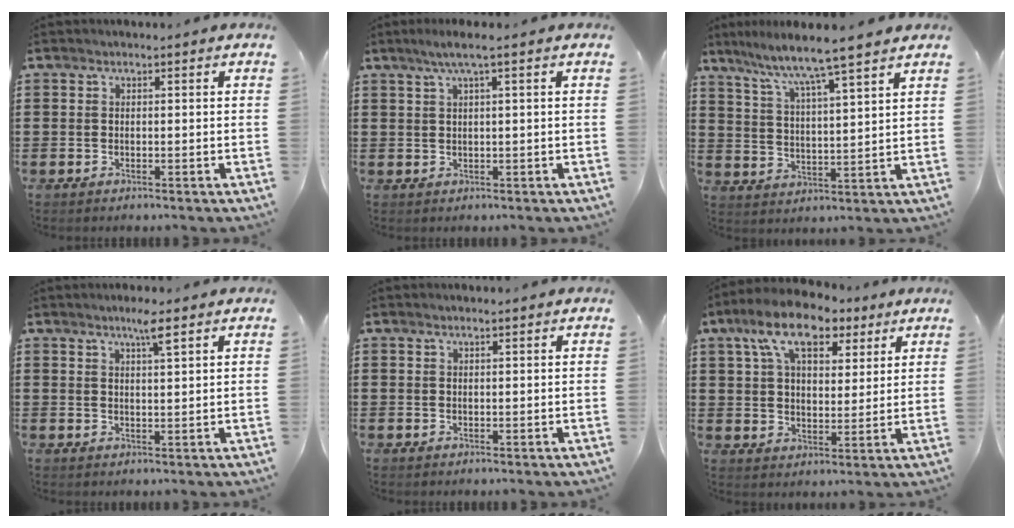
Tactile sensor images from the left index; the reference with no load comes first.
{"total": 2.7, "force": [1.3, -0.2, 2.4], "torque": [-0.048, -0.001, 0.021]}
{"total": 6.5, "force": [5.6, -1.0, 3.1], "torque": [-0.083, -0.041, 0.088]}
{"total": 3.9, "force": [2.8, 0.1, 2.7], "torque": [-0.043, -0.005, 0.044]}
{"total": 0.8, "force": [0.6, 0.0, 0.6], "torque": [-0.011, 0.000, 0.012]}
{"total": 10.8, "force": [7.2, 4.9, 6.3], "torque": [-0.124, -0.006, 0.127]}